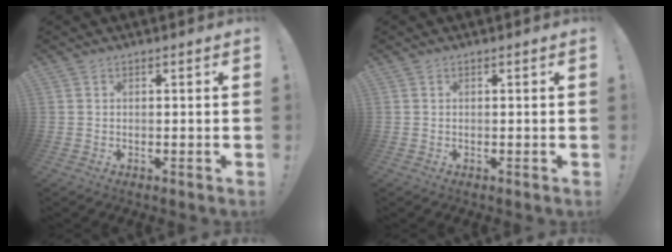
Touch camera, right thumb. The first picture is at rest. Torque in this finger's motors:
{"motor_torque": [0.00, 0.00, 0.00, 0.00, 0.00]}